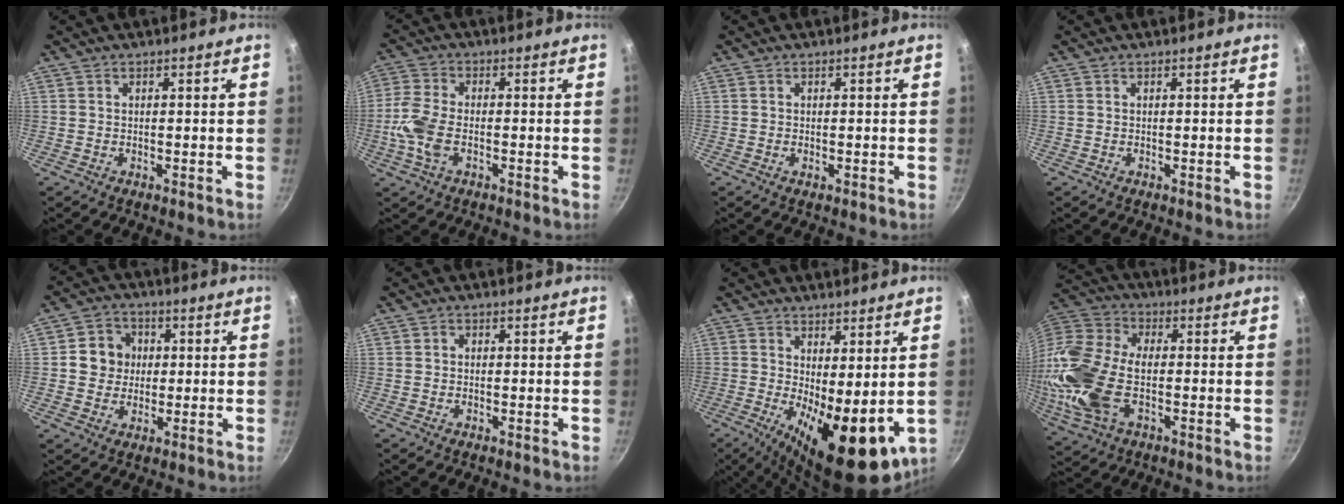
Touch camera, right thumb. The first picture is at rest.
{"total": 7.3, "force": [-1.8, 4.0, 5.9], "torque": [-0.132, 0.011, -0.047]}
{"total": 0.6, "force": [-0.2, 0.3, 0.5], "torque": [-0.009, 0.000, -0.003]}
{"total": 0.0}
{"total": 7.1, "force": [0.8, 6.6, 2.6], "torque": [-0.005, 0.007, 0.002]}
{"total": 0.8, "force": [0.0, 0.7, 0.4], "torque": [-0.006, 0.006, -0.001]}
{"total": 14.6, "force": [-0.9, 5.8, 13.4], "torque": [-0.172, -0.018, 0.002]}
{"total": 20.0, "force": [-3.0, 11.6, 16.0], "torque": [-0.343, 0.021, -0.067]}